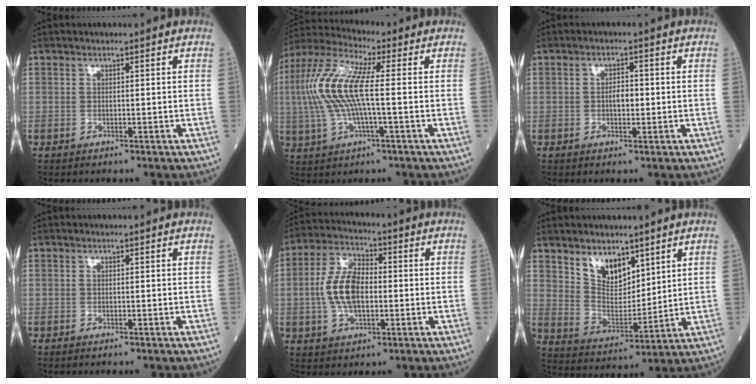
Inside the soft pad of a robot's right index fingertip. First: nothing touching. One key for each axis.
{"total": 12.2, "fx": 0.2, "fy": 2.3, "fz": 11.9, "tx": -0.271, "ty": 0.018, "tz": -0.003}
{"total": 2.2, "fx": -0.2, "fy": 1.1, "fz": 1.9, "tx": -0.031, "ty": 0.003, "tz": -0.003}
{"total": 0.0}
{"total": 9.5, "fx": -0.6, "fy": 5.0, "fz": 8.1, "tx": -0.174, "ty": 0.016, "tz": -0.012}
{"total": 7.9, "fx": 5.3, "fy": 4.1, "fz": 4.1, "tx": -0.074, "ty": -0.005, "tz": 0.108}